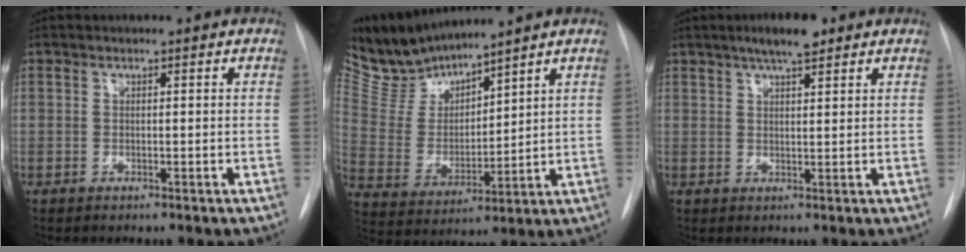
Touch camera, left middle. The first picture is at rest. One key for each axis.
{"total": 8.9, "fx": 8.8, "fy": 0.8, "fz": 1.1, "tx": -0.042, "ty": -0.004, "tz": 0.196}
{"total": 5.1, "fx": 3.5, "fy": 1.1, "fz": 3.5, "tx": -0.061, "ty": 0.007, "tz": 0.055}